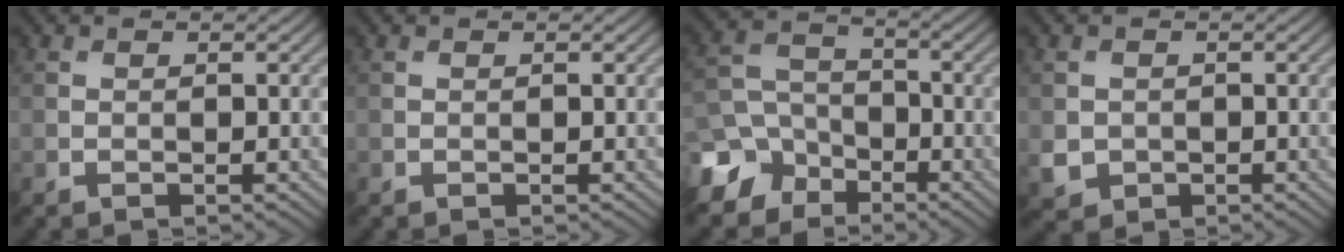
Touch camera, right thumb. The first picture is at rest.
{"total": 0.0}
{"total": 8.4, "force": [-5.3, 6.0, 2.6], "torque": [-0.064, -0.009, -0.122]}
{"total": 2.6, "force": [-0.5, 2.4, 0.8], "torque": [-0.025, -0.011, -0.008]}